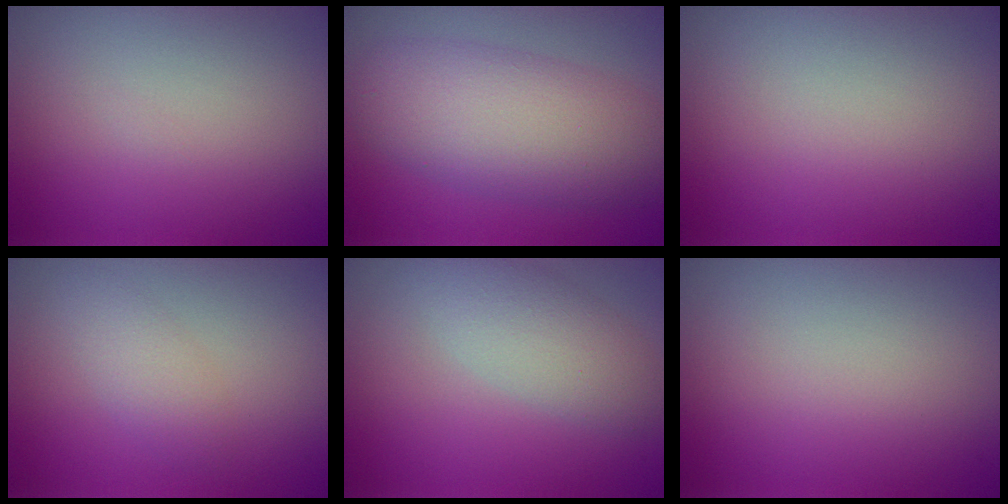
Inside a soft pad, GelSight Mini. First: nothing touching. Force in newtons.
{"total": 7.3, "press": 7.3, "slide": 0.2}
{"total": 0.0}
{"total": 1.8, "press": 1.8, "slide": 0.0}
{"total": 3.4, "press": 3.4, "slide": 0.0}
{"total": 0.0}